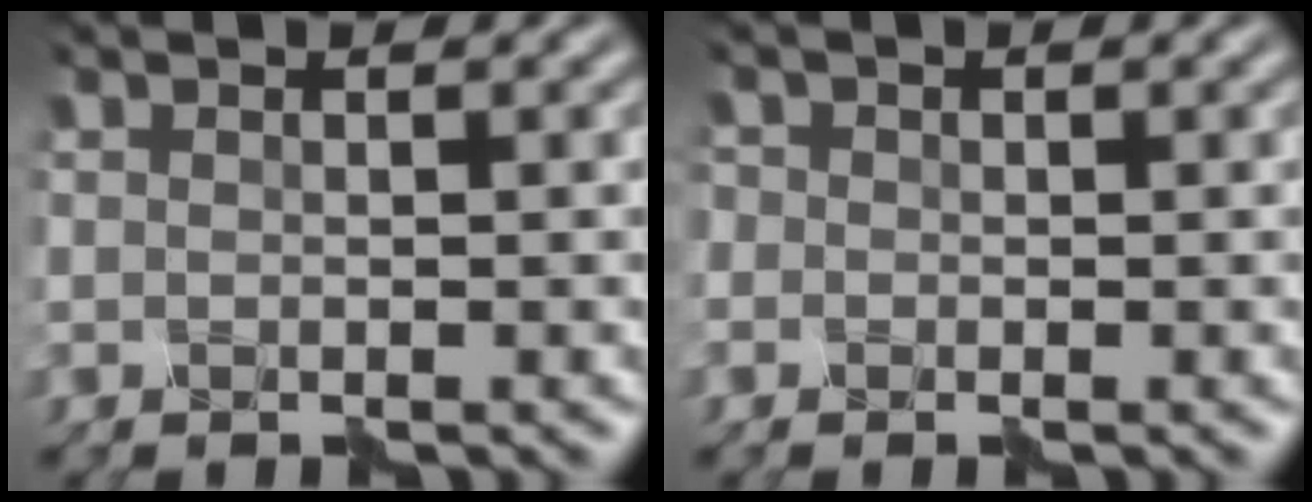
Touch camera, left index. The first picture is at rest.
{"total": 1.3, "force": [-0.2, 1.2, 0.3], "torque": [-0.004, 0.009, -0.011]}